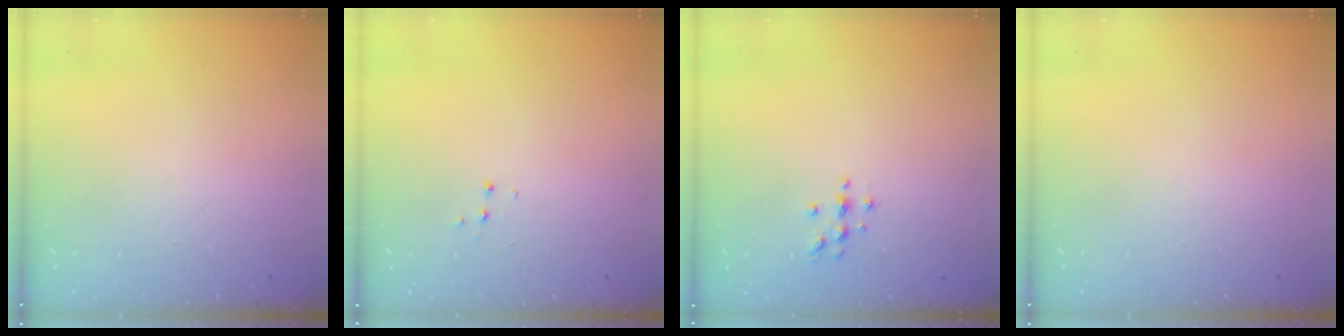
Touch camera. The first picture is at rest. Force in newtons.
{"total": 3.4, "press": 3.3, "slide": 0.6}
{"total": 4.0, "press": 3.9, "slide": 0.5}
{"total": 0.0}